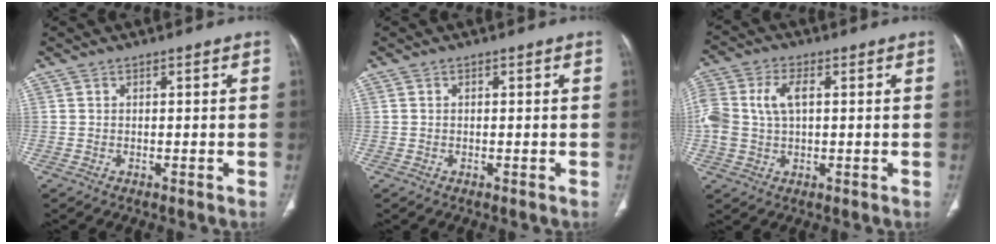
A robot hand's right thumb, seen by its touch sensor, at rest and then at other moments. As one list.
[{"total": 0.0}, {"total": 10.7, "force": [1.5, 6.6, 8.2], "torque": [-0.198, 0.015, 0.033]}]